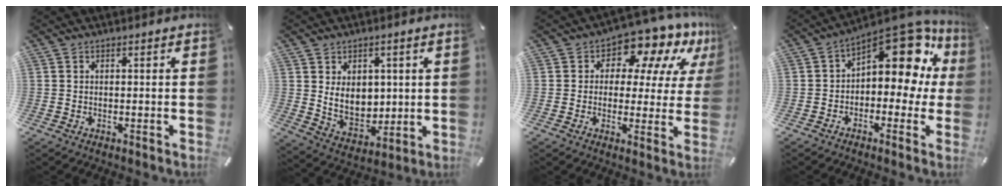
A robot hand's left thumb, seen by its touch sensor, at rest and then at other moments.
{"total": 8.6, "force": [2.3, 6.9, 4.5], "torque": [-0.076, -0.009, 0.044]}
{"total": 10.6, "force": [7.2, 5.8, 5.2], "torque": [-0.087, -0.055, 0.127]}
{"total": 16.8, "force": [8.2, 8.7, 11.7], "torque": [-0.150, -0.068, 0.137]}